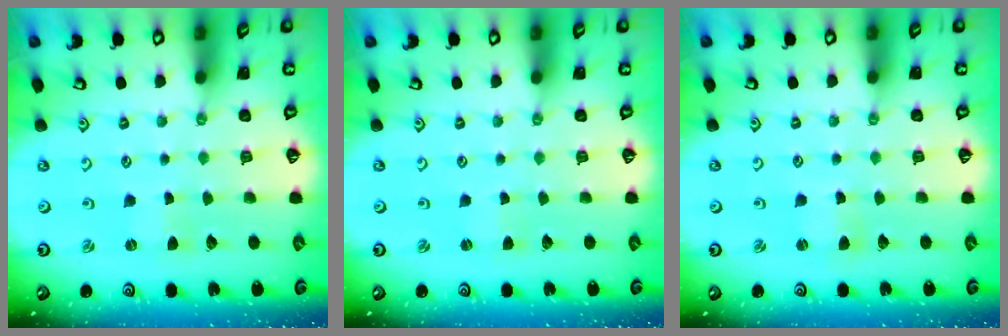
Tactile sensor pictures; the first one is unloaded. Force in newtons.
{"total": 1.4, "press": 1.4, "slide": 0.3}
{"total": 1.3, "press": 1.2, "slide": 0.2}